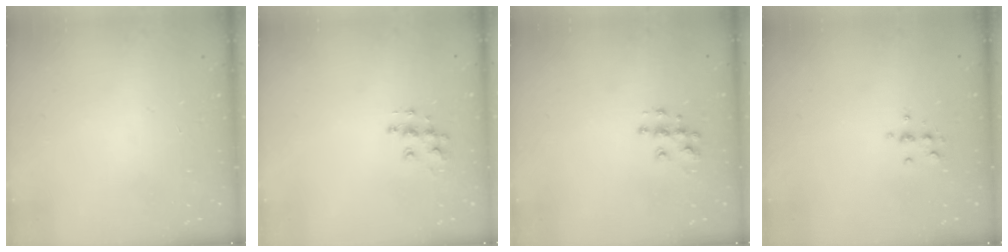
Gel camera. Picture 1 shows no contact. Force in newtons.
{"total": 8.6, "press": 8.6, "slide": 0.3}
{"total": 8.6, "press": 8.6, "slide": 0.4}
{"total": 5.4, "press": 5.2, "slide": 1.4}